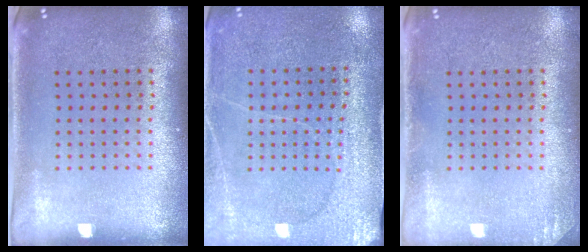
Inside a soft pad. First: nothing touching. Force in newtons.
{"total": 2.9, "press": 2.8, "slide": 0.4}
{"total": 1.1, "press": 1.1, "slide": 0.1}